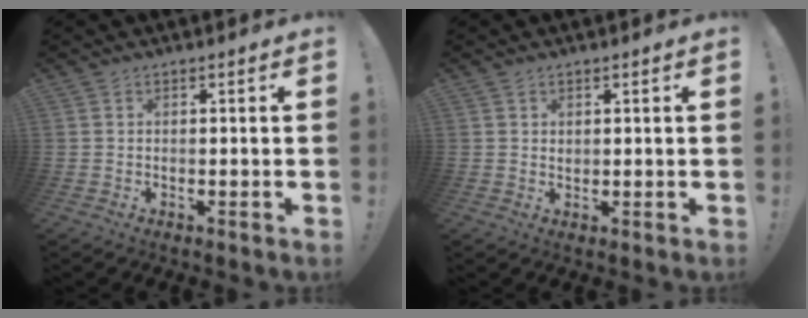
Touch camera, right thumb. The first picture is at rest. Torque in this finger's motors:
{"motor_torque": [-0.05, -0.09, 0.12, -0.10, 0.00]}